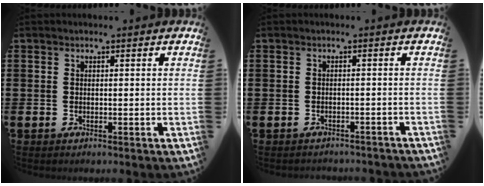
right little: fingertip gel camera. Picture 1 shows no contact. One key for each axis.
{"total": 1.0, "fx": -1.0, "fy": 0.0, "fz": -0.1, "tx": -0.001, "ty": 0.001, "tz": -0.021}